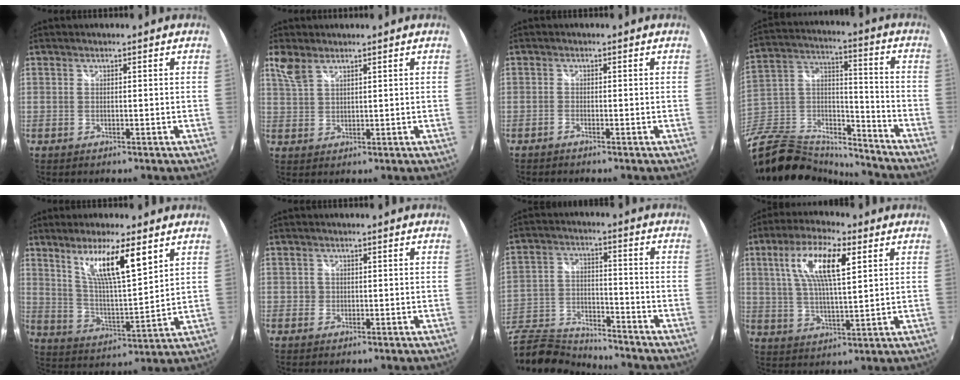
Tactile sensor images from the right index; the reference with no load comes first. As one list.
[{"total": 3.6, "force": [2.5, 1.6, 2.1], "torque": [-0.046, 0.004, 0.054]}, {"total": 0.8, "force": [-0.7, 0.1, 0.1], "torque": [-0.006, -0.002, -0.018]}, {"total": 22.4, "force": [-18.1, 9.5, 9.3], "torque": [-0.221, 0.021, -0.317]}, {"total": 12.6, "force": [7.1, 1.9, 10.2], "torque": [-0.174, -0.007, 0.137]}, {"total": 1.2, "force": [-0.4, 1.1, 0.0], "torque": [0.000, 0.001, -0.006]}, {"total": 15.3, "force": [-13.6, 4.7, 5.2], "torque": [-0.134, -0.013, -0.249]}, {"total": 11.9, "force": [4.4, 3.5, 10.5], "torque": [-0.197, 0.014, 0.081]}]